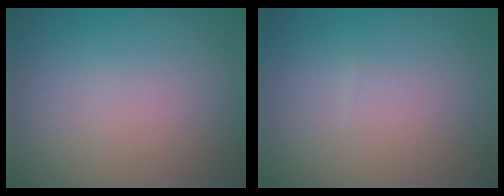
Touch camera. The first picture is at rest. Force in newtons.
{"total": 0.0}